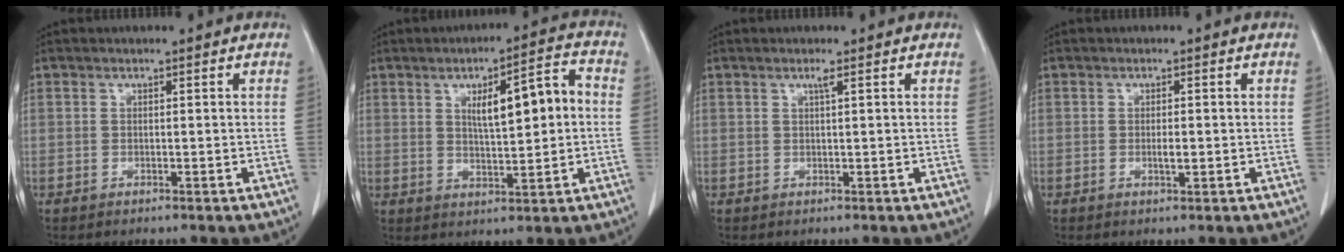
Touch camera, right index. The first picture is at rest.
{"total": 9.3, "force": [1.4, 1.9, 9.0], "torque": [-0.139, 0.021, 0.026]}
{"total": 0.9, "force": [0.4, -0.2, 0.7], "torque": [-0.019, -0.001, 0.011]}
{"total": 1.6, "force": [-0.2, 0.4, 1.6], "torque": [-0.029, -0.001, -0.003]}